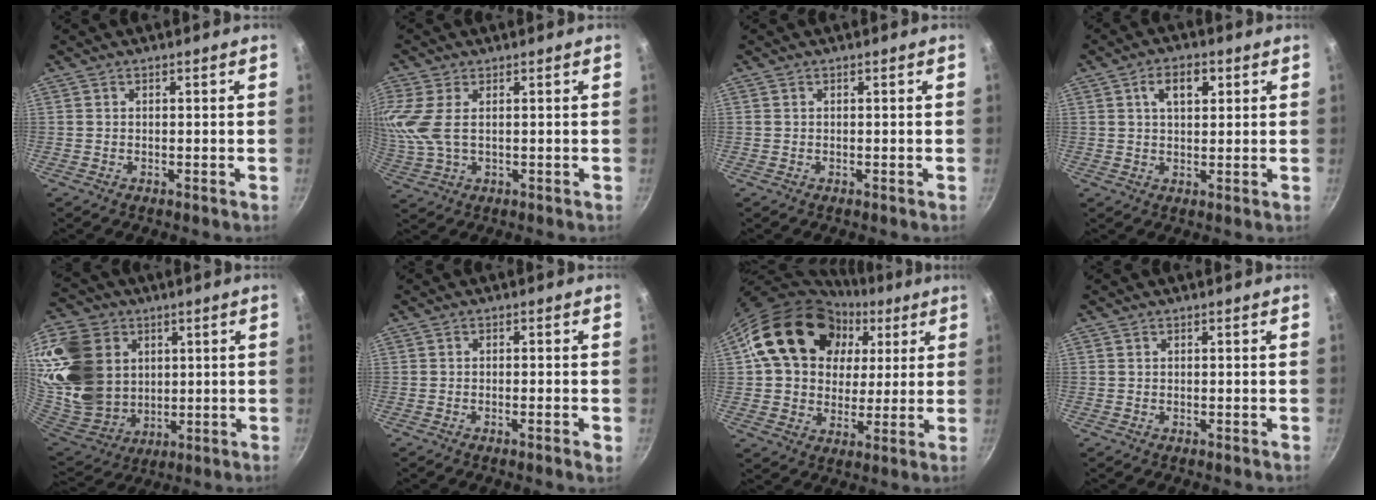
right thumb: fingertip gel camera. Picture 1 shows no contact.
{"total": 8.0, "force": [1.5, 4.1, 6.7], "torque": [-0.151, 0.000, 0.033]}
{"total": 0.0}
{"total": 5.7, "force": [2.1, 3.3, 4.2], "torque": [-0.053, 0.001, 0.031]}
{"total": 26.0, "force": [8.0, 20.1, 14.5], "torque": [-0.301, -0.014, 0.168]}
{"total": 2.0, "force": [-0.9, 0.2, 1.8], "torque": [-0.031, 0.004, -0.016]}
{"total": 20.9, "force": [7.1, 16.2, 11.1], "torque": [-0.165, 0.013, 0.122]}
{"total": 0.0}